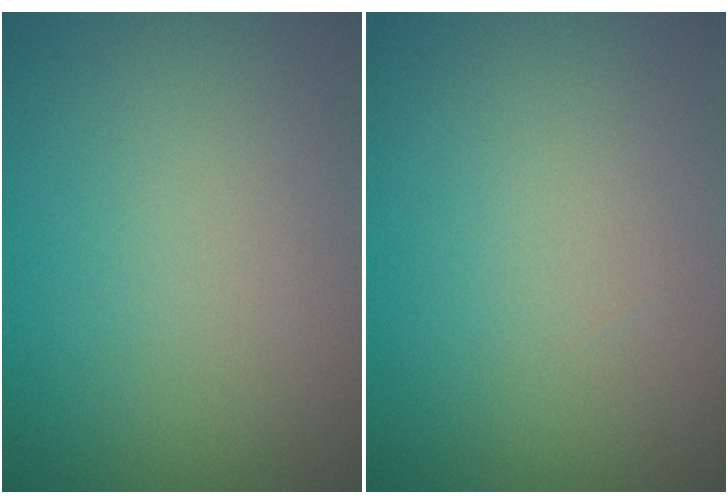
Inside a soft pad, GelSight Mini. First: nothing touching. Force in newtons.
{"total": 0.0}